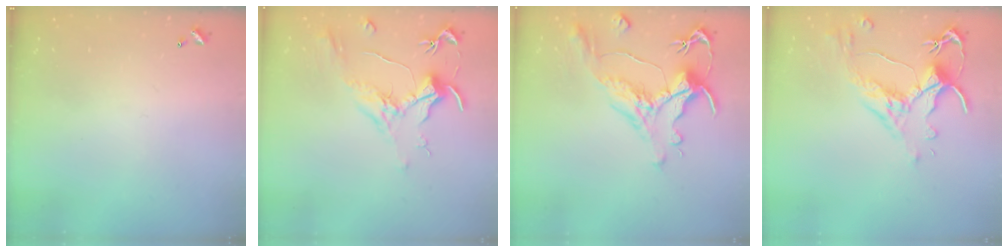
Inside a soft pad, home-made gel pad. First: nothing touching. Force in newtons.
{"total": 1.9, "press": 1.7, "slide": 0.9}
{"total": 1.7, "press": 0.9, "slide": 1.4}
{"total": 2.5, "press": 2.1, "slide": 1.2}